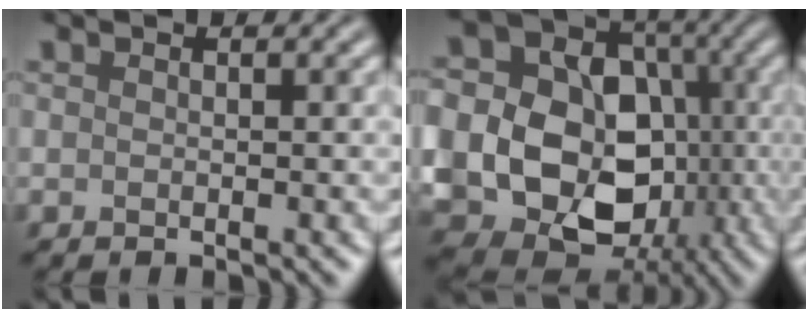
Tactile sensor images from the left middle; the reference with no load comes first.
{"total": 21.7, "force": [-2.9, 19.1, 9.9], "torque": [-0.199, -0.006, -0.075]}